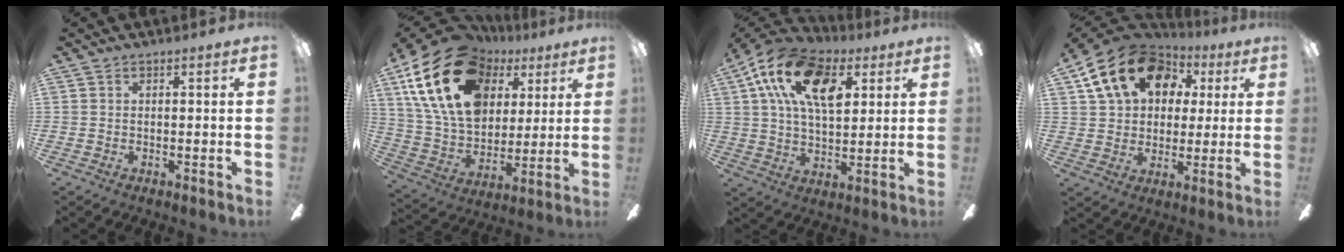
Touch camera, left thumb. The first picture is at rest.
{"total": 25.7, "force": [11.7, 16.7, 15.6], "torque": [-0.304, -0.039, 0.209]}
{"total": 19.3, "force": [8.2, 10.7, 13.9], "torque": [-0.254, -0.007, 0.143]}
{"total": 18.2, "force": [7.6, 13.6, 9.4], "torque": [-0.178, -0.012, 0.138]}